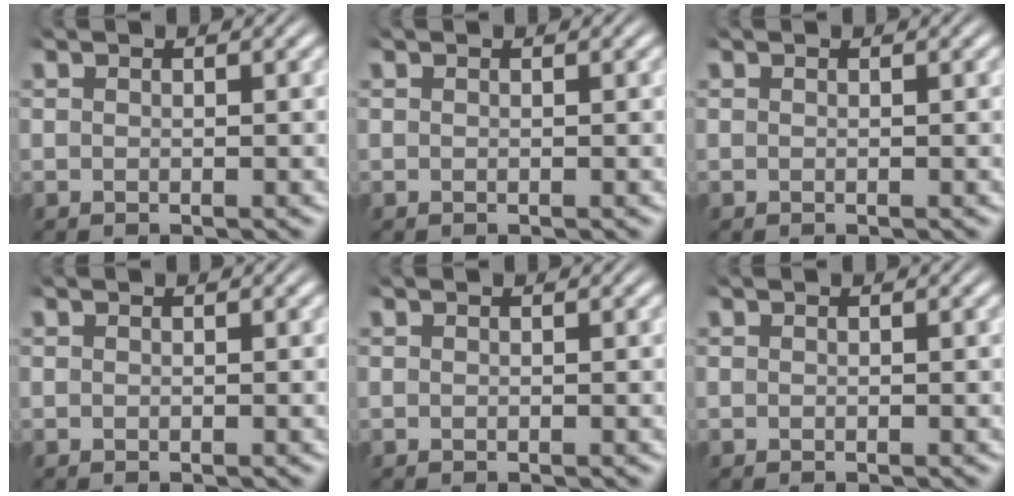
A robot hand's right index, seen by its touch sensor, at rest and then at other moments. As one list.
[{"total": 0.0}, {"total": 0.0}, {"total": 0.0}, {"total": 0.0}, {"total": 0.0}]